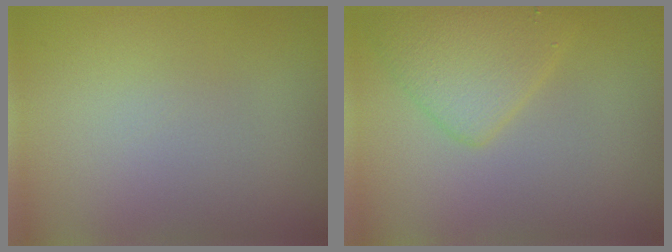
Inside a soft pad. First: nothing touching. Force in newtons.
{"total": 3.3, "press": 3.3, "slide": 0.1}